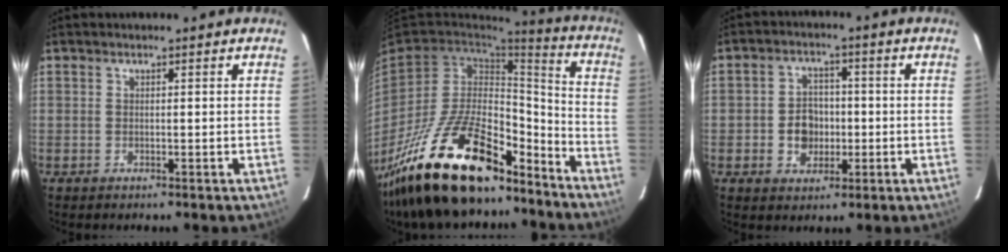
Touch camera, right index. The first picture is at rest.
{"total": 28.0, "force": [-20.2, 10.9, 16.0], "torque": [-0.302, -0.004, -0.322]}
{"total": 6.4, "force": [-1.4, 5.4, 3.1], "torque": [-0.066, 0.014, -0.018]}